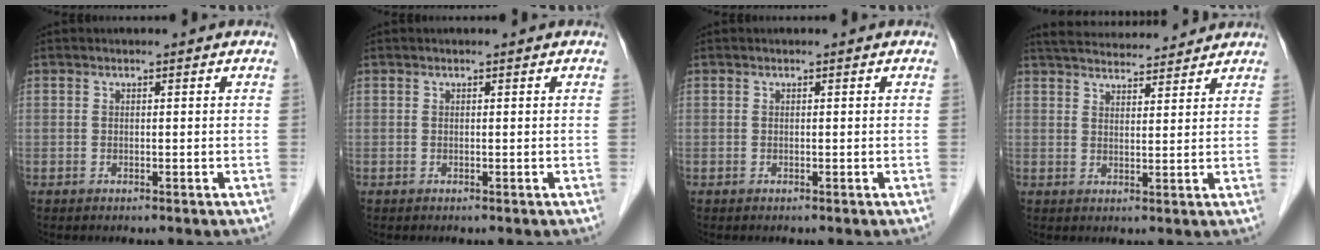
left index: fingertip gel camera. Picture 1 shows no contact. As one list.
[{"total": 0.0}, {"total": 0.0}, {"total": 12.8, "force": [12.1, 1.9, 3.7], "torque": [-0.061, 0.031, 0.177]}]